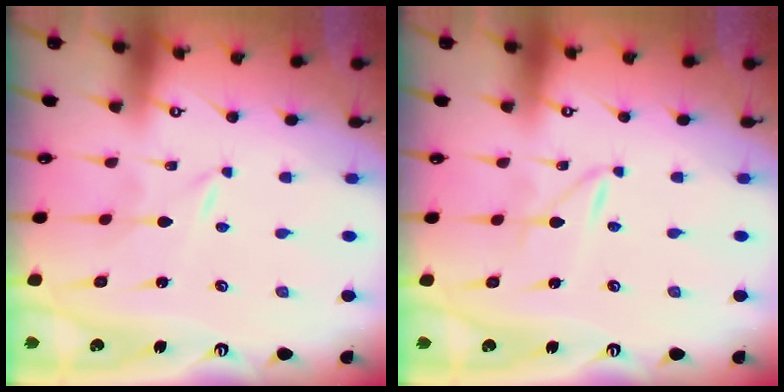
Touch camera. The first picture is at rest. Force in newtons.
{"total": 1.9, "press": 1.9, "slide": 0.2}